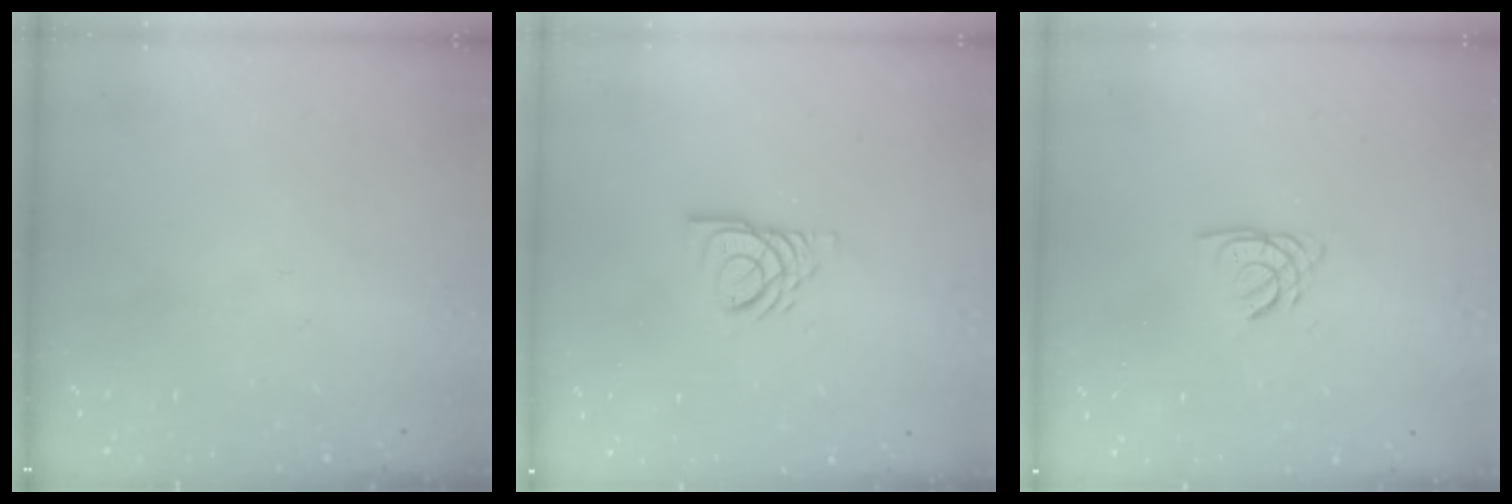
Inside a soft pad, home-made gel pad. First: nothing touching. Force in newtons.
{"total": 7.5, "press": 7.5, "slide": 0.7}
{"total": 2.2, "press": 2.2, "slide": 0.0}